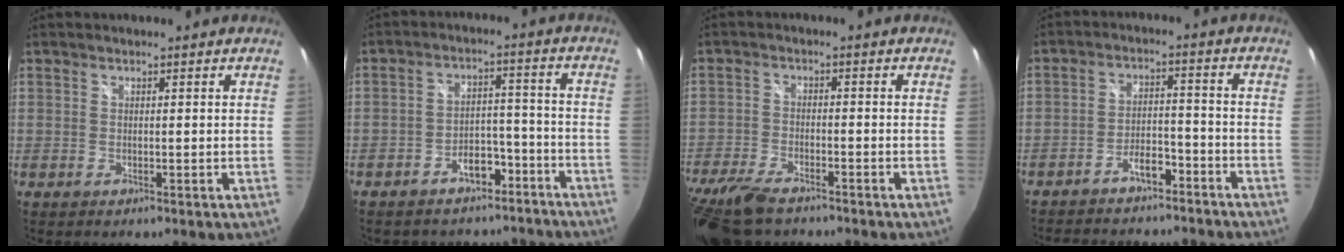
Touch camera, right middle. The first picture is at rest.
{"total": 13.4, "force": [-11.0, 6.9, 3.4], "torque": [-0.070, 0.048, -0.130]}
{"total": 13.4, "force": [-10.5, 4.5, 6.9], "torque": [-0.174, -0.037, -0.197]}
{"total": 13.7, "force": [-11.6, 5.0, 5.5], "torque": [-0.119, 0.023, -0.161]}